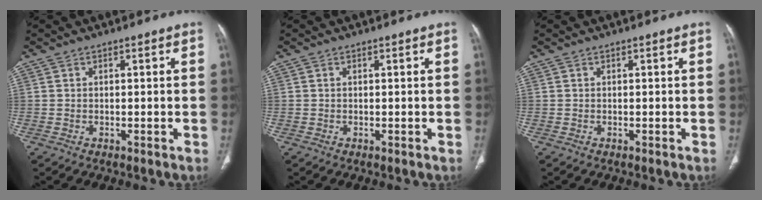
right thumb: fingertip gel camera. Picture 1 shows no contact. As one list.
[{"total": 0.0}, {"total": 0.0}]